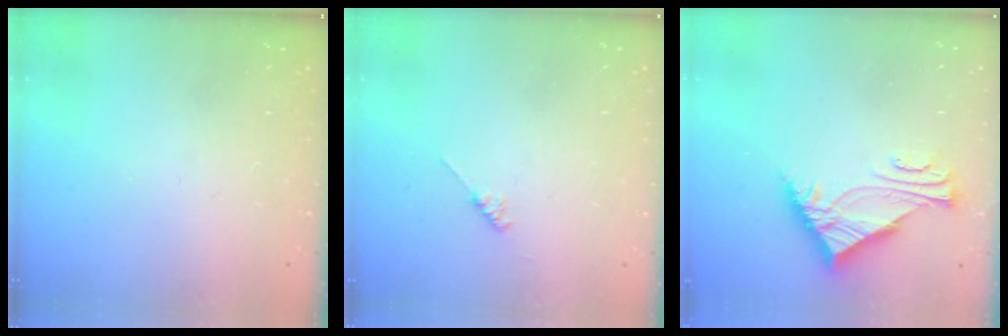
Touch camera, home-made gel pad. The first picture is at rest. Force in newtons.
{"total": 1.8, "press": 1.7, "slide": 0.3}
{"total": 7.9, "press": 7.8, "slide": 1.1}